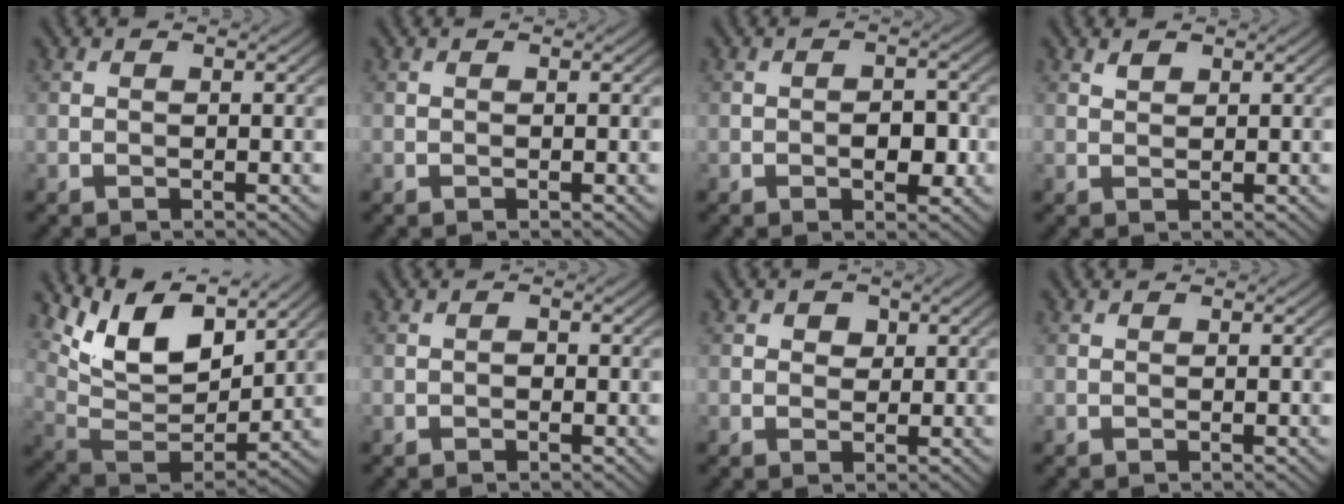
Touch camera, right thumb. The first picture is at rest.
{"total": 0.0}
{"total": 3.3, "force": [-0.8, 1.9, 2.7], "torque": [-0.035, 0.000, -0.011]}
{"total": 1.0, "force": [0.8, 0.5, 0.4], "torque": [-0.010, -0.001, 0.017]}
{"total": 11.5, "force": [7.1, 4.9, 7.6], "torque": [-0.174, -0.001, 0.137]}
{"total": 0.6, "force": [-0.3, 0.4, 0.3], "torque": [-0.002, 0.002, -0.006]}
{"total": 1.8, "force": [0.8, 1.5, 0.8], "torque": [-0.013, -0.001, 0.011]}
{"total": 0.0}